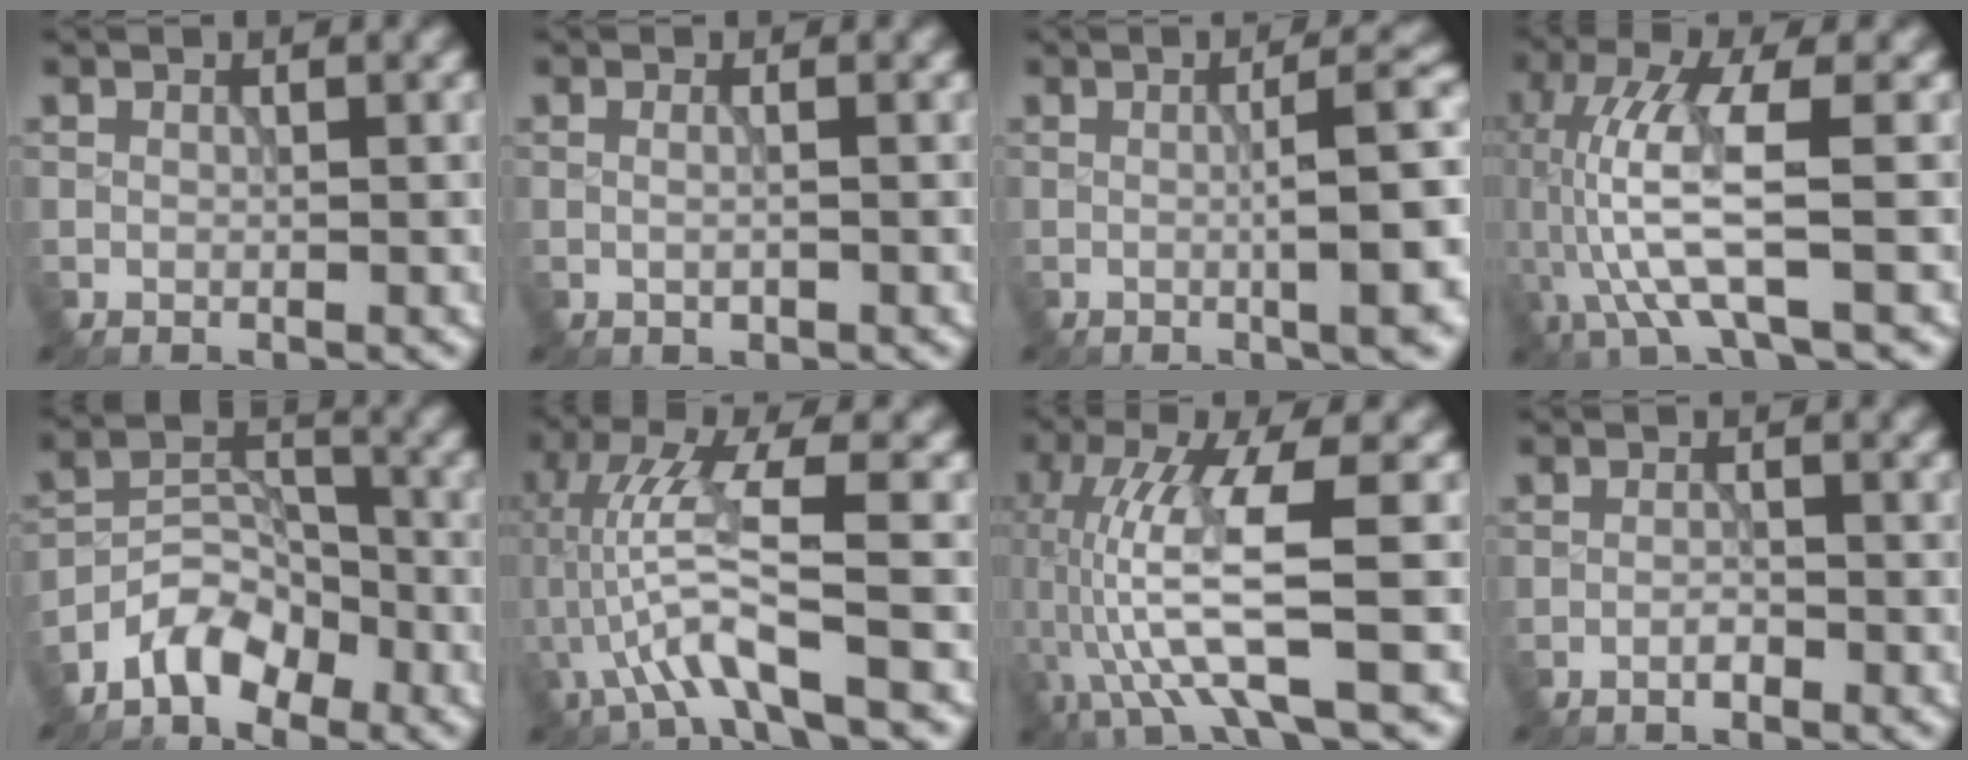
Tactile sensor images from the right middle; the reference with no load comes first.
{"total": 1.0, "force": [0.1, 0.4, 1.0], "torque": [-0.007, -0.008, -0.003]}
{"total": 7.8, "force": [-0.4, 1.6, 7.6], "torque": [-0.094, 0.005, -0.005]}
{"total": 8.0, "force": [-1.2, 1.8, 7.7], "torque": [-0.175, 0.010, -0.022]}
{"total": 4.5, "force": [-3.4, 2.3, 1.8], "torque": [-0.021, 0.012, -0.070]}
{"total": 6.6, "force": [-1.9, 0.9, 6.3], "torque": [-0.137, 0.012, -0.035]}
{"total": 8.8, "force": [-1.5, 1.7, 8.5], "torque": [-0.177, 0.005, -0.028]}
{"total": 1.2, "force": [-0.8, 0.3, 0.8], "torque": [-0.014, 0.001, -0.018]}